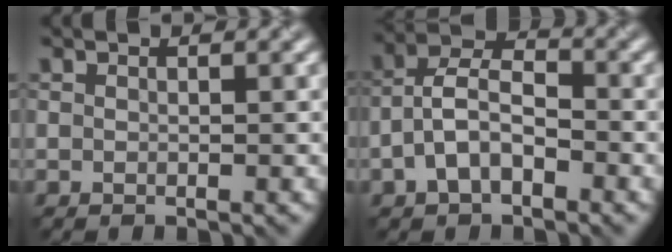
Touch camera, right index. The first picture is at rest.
{"total": 3.9, "force": [-1.5, 2.2, 2.8], "torque": [-0.059, 0.021, -0.040]}